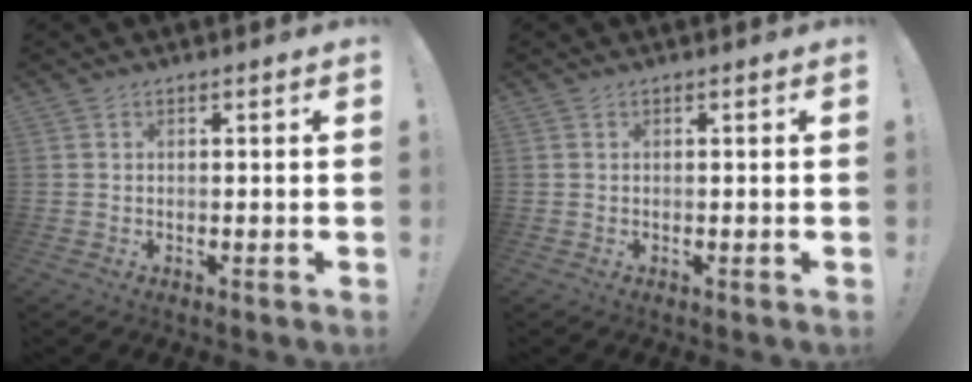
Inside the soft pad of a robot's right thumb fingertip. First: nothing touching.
{"total": 0.0}